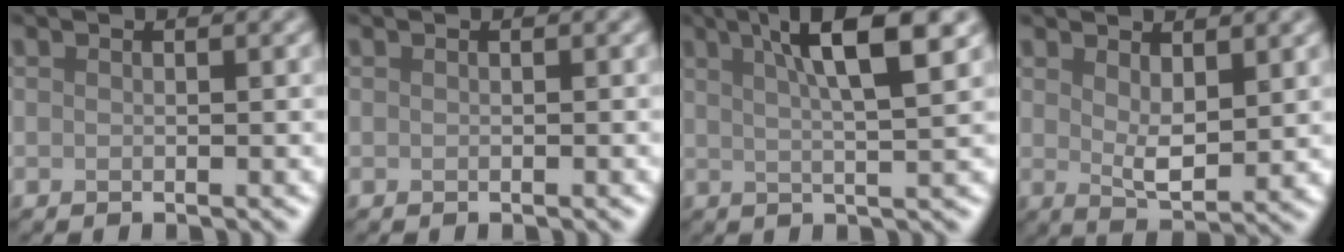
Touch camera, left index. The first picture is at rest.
{"total": 0.0}
{"total": 7.5, "force": [3.4, 1.6, 6.5], "torque": [-0.076, 0.015, 0.045]}
{"total": 3.4, "force": [1.5, 1.3, 2.8], "torque": [-0.052, -0.010, 0.030]}